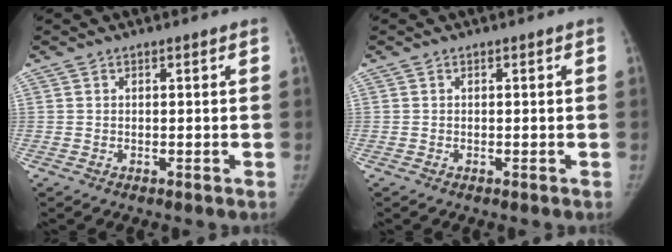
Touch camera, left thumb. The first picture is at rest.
{"total": 0.0}